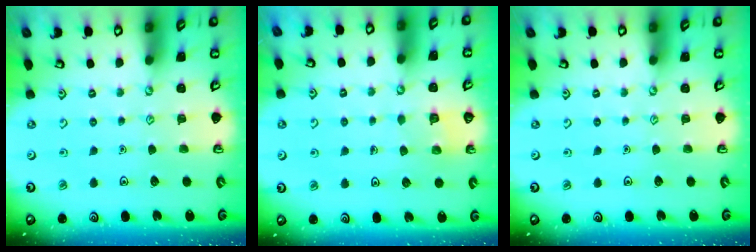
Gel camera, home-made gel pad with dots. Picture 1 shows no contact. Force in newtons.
{"total": 2.8, "press": 2.8, "slide": 0.1}
{"total": 0.0}